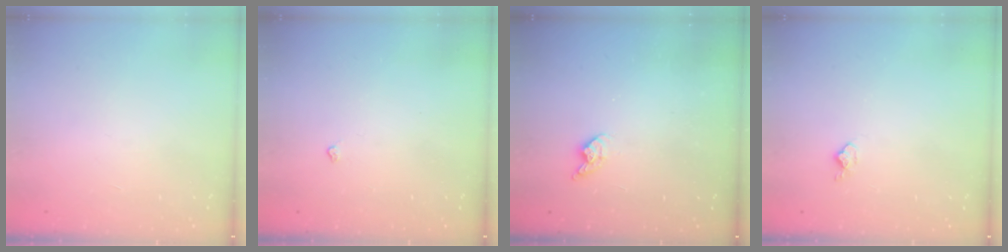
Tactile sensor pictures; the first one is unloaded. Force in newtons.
{"total": 3.2, "press": 3.2, "slide": 0.5}
{"total": 6.2, "press": 6.1, "slide": 1.0}
{"total": 3.6, "press": 3.5, "slide": 0.4}